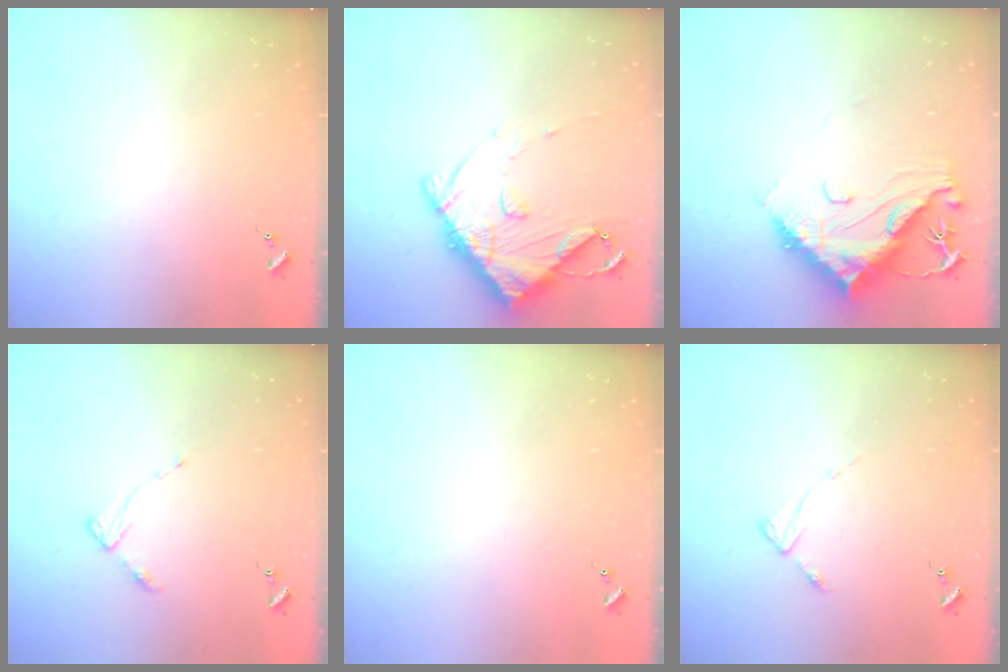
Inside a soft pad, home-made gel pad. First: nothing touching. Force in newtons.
{"total": 13.5, "press": 13.4, "slide": 1.5}
{"total": 14.6, "press": 14.5, "slide": 1.5}
{"total": 5.0, "press": 4.9, "slide": 0.6}
{"total": 0.0}
{"total": 2.7, "press": 2.7, "slide": 0.3}